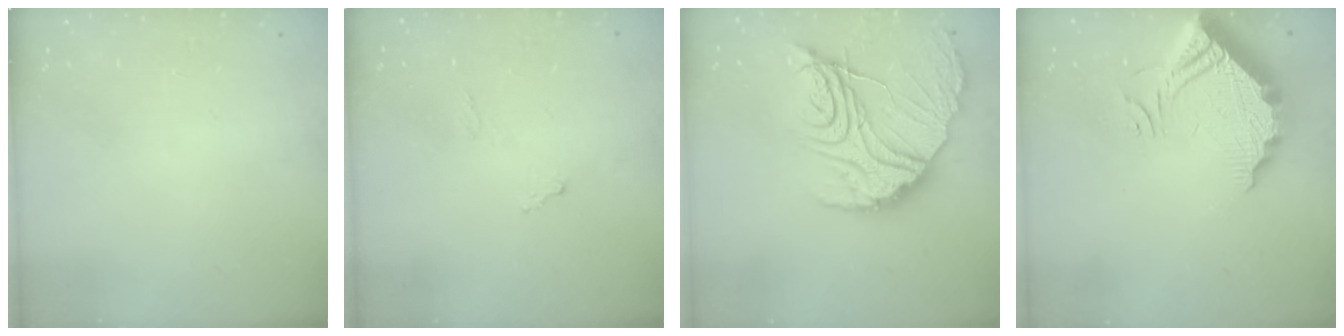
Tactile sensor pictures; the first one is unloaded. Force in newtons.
{"total": 7.4, "press": 7.4, "slide": 0.3}
{"total": 22.7, "press": 22.6, "slide": 2.3}
{"total": 14.2, "press": 14.1, "slide": 1.4}